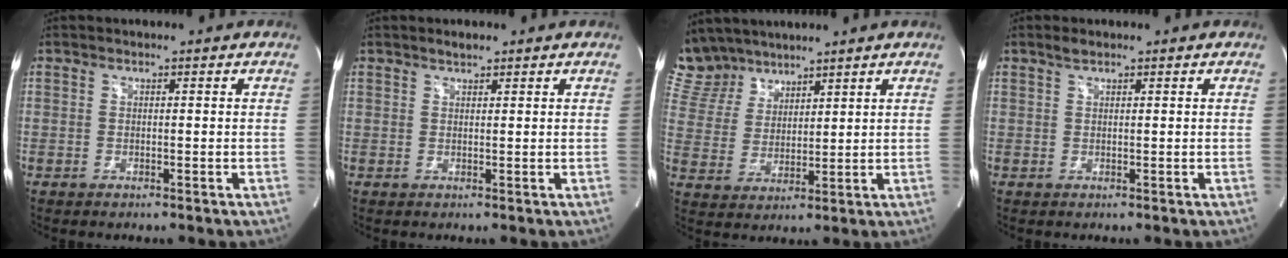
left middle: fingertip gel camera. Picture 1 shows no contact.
{"total": 1.1, "force": [1.0, 0.4, 0.4], "torque": [-0.013, 0.002, 0.018]}
{"total": 8.7, "force": [7.8, 3.8, 0.9], "torque": [-0.030, 0.016, 0.167]}
{"total": 1.1, "force": [0.9, 0.3, 0.5], "torque": [-0.013, 0.004, 0.017]}